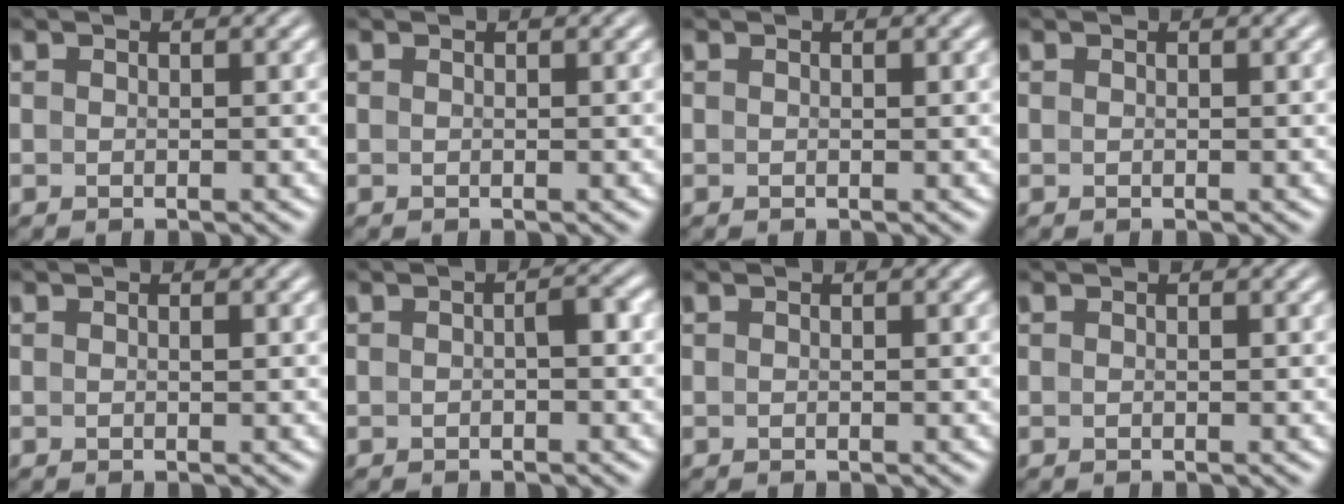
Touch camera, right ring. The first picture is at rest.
{"total": 0.0}
{"total": 0.0}
{"total": 0.0}
{"total": 0.0}
{"total": 1.1, "force": [-0.4, 0.2, 1.0], "torque": [-0.014, -0.001, -0.004]}
{"total": 0.0}
{"total": 0.0}